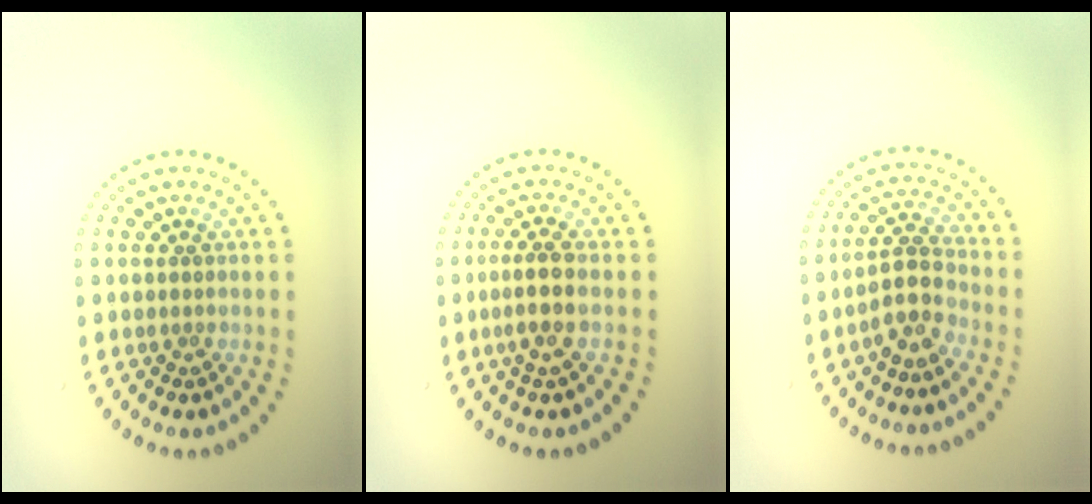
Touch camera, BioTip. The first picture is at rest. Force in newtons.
{"total": 2.5, "press": 2.2, "slide": 1.1}
{"total": 2.8, "press": 2.6, "slide": 1.2}